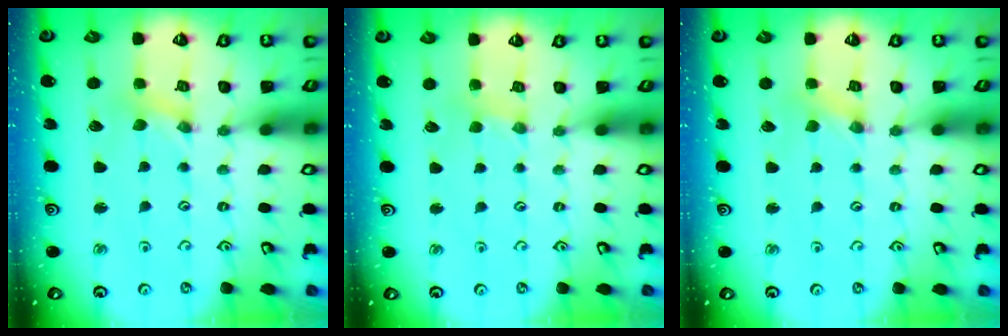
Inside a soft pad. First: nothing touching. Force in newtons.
{"total": 1.9, "press": 1.9, "slide": 0.3}
{"total": 1.5, "press": 1.5, "slide": 0.3}